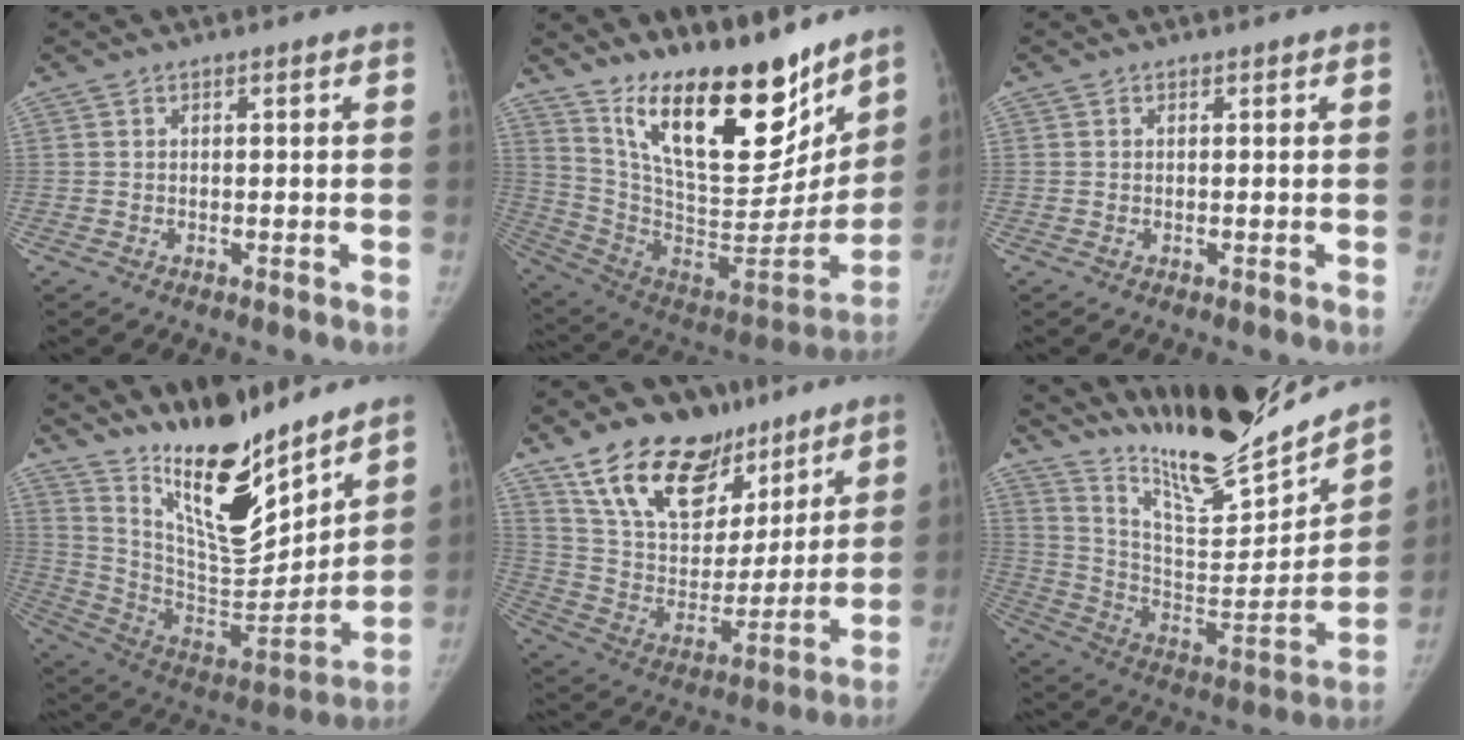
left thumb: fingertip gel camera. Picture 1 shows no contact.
{"total": 26.5, "force": [18.4, 9.6, 16.5], "torque": [-0.212, -0.109, 0.311]}
{"total": 0.0}
{"total": 20.9, "force": [16.4, 6.2, 11.4], "torque": [-0.142, -0.119, 0.288]}
{"total": 23.2, "force": [15.0, 13.4, 11.5], "torque": [-0.152, -0.051, 0.262]}
{"total": 24.9, "force": [21.9, 3.8, 11.3], "torque": [-0.148, -0.135, 0.351]}